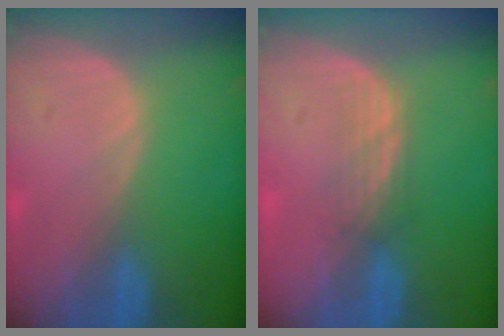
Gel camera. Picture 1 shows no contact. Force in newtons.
{"total": 2.7, "press": 2.5, "slide": 0.9}